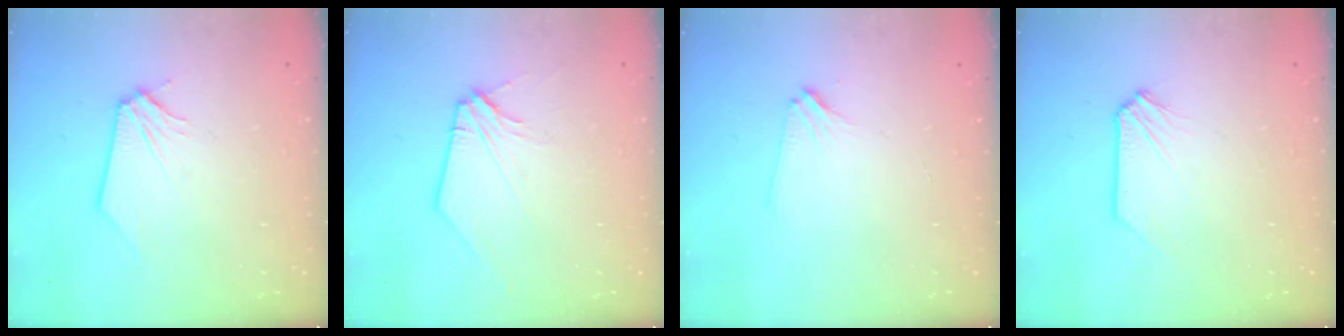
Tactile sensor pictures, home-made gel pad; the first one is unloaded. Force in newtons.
{"total": 2.9, "press": 2.8, "slide": 0.5}
{"total": 3.0, "press": 3.0, "slide": 0.5}
{"total": 0.0}